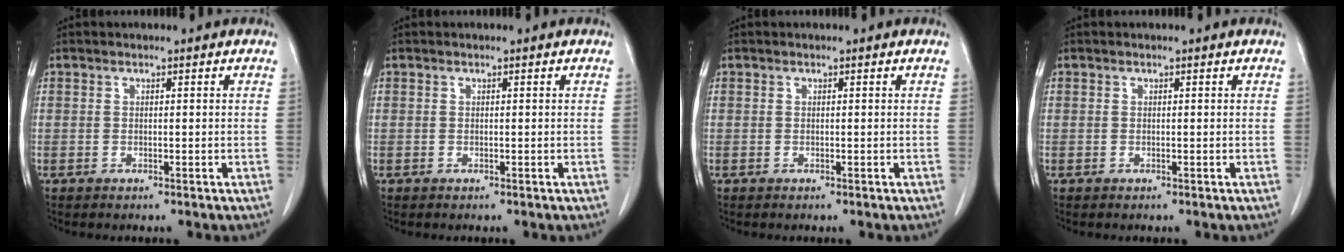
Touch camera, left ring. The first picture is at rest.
{"total": 0.0}
{"total": 0.0}
{"total": 0.0}